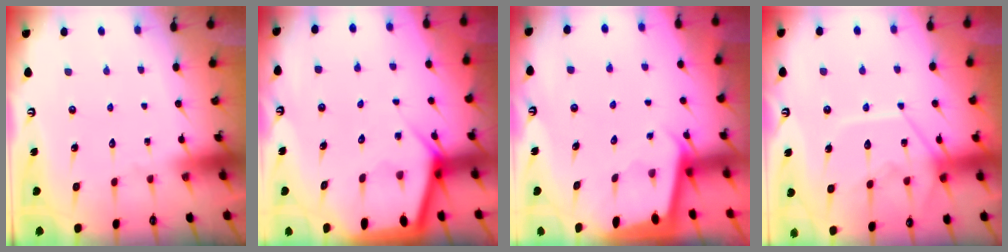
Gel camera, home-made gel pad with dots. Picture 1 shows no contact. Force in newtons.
{"total": 6.6, "press": 6.6, "slide": 0.7}
{"total": 1.9, "press": 1.9, "slide": 0.1}
{"total": 12.2, "press": 12.2, "slide": 1.2}